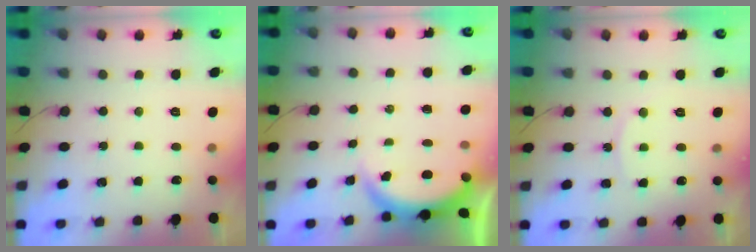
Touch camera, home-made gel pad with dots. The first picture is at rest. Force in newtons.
{"total": 3.9, "press": 3.9, "slide": 0.2}
{"total": 4.5, "press": 4.5, "slide": 0.6}